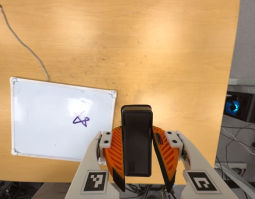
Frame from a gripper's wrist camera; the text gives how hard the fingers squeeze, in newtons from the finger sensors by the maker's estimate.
{"total": 5.0, "left": 3.9, "right": 6.1}